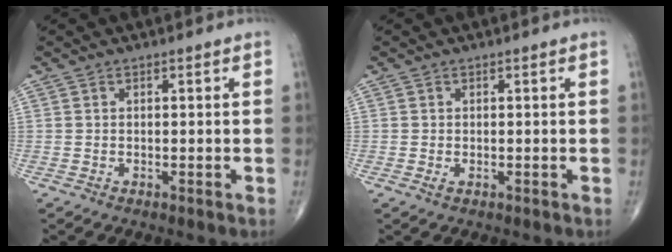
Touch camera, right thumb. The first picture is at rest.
{"total": 0.7, "force": [-0.1, 0.4, 0.5], "torque": [-0.011, 0.003, -0.001]}